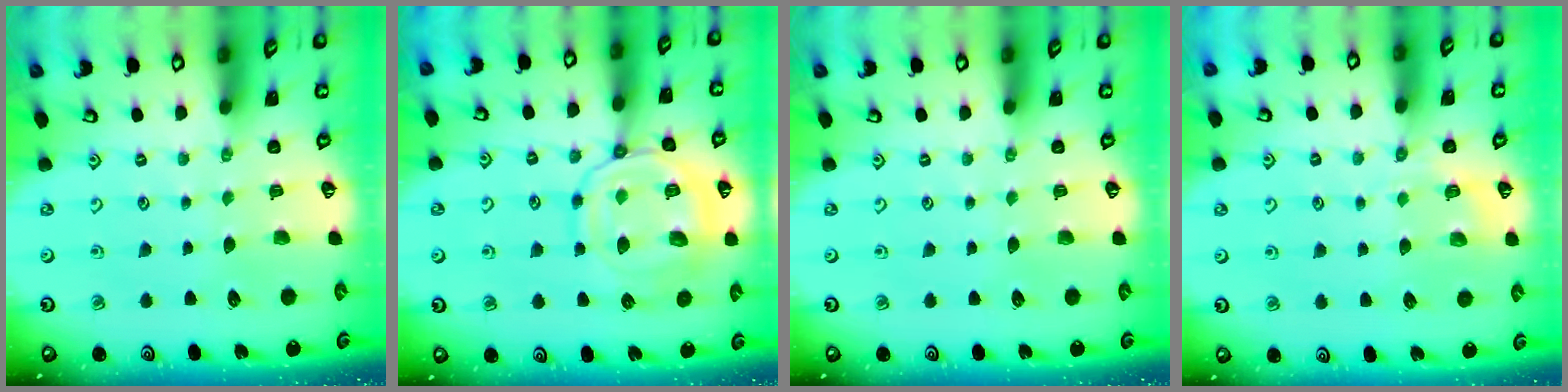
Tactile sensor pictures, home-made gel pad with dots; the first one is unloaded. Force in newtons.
{"total": 14.2, "press": 14.2, "slide": 1.3}
{"total": 0.0}
{"total": 5.0, "press": 4.7, "slide": 1.5}